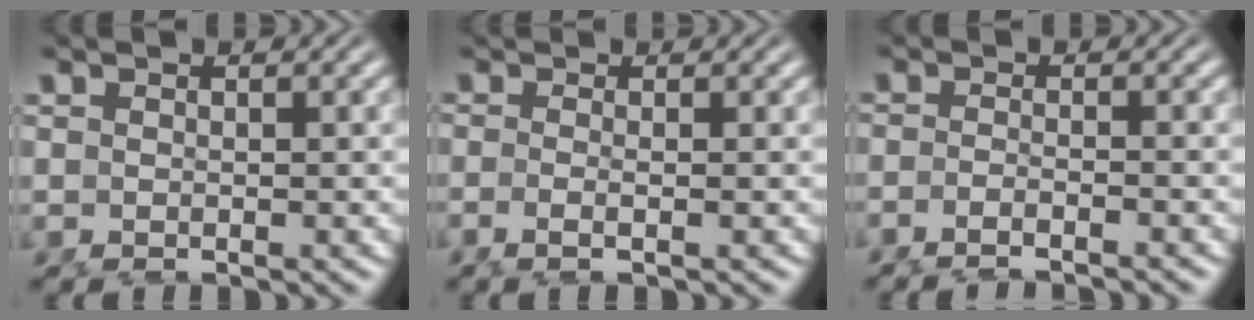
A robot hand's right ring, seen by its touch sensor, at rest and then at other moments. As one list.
[{"total": 1.8, "force": [-1.1, 0.2, 1.5], "torque": [-0.037, -0.005, -0.021]}, {"total": 3.7, "force": [-3.4, 0.5, 1.5], "torque": [-0.033, -0.002, -0.060]}]